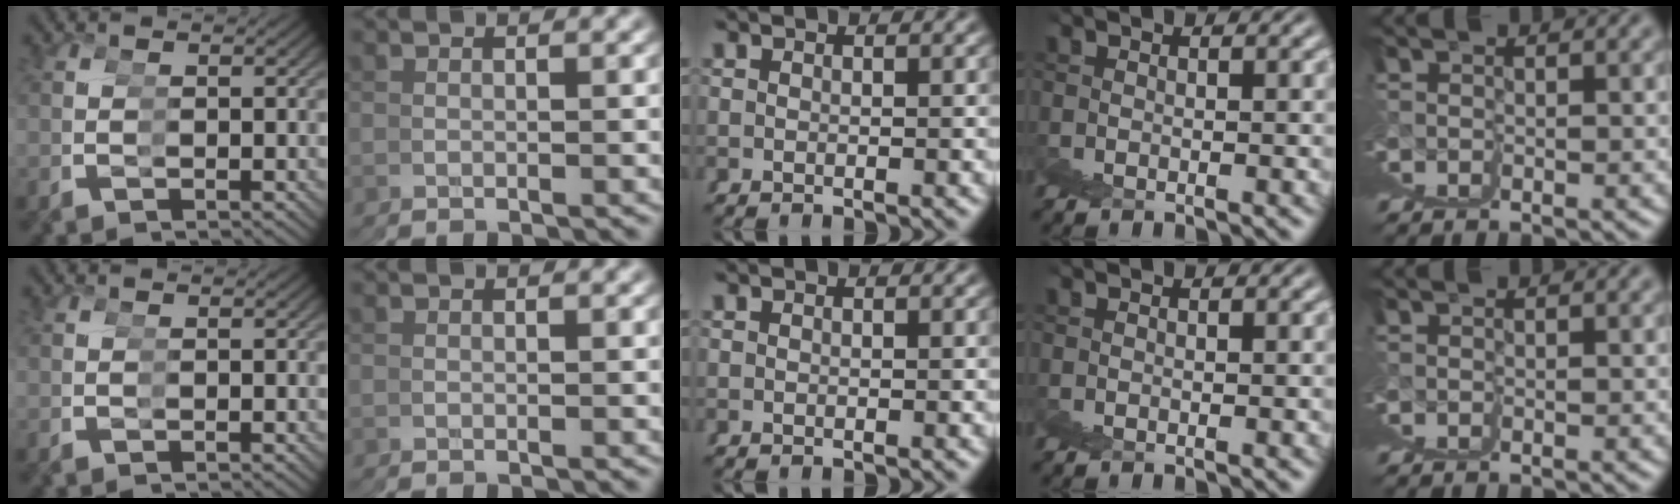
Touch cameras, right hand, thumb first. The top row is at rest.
{}